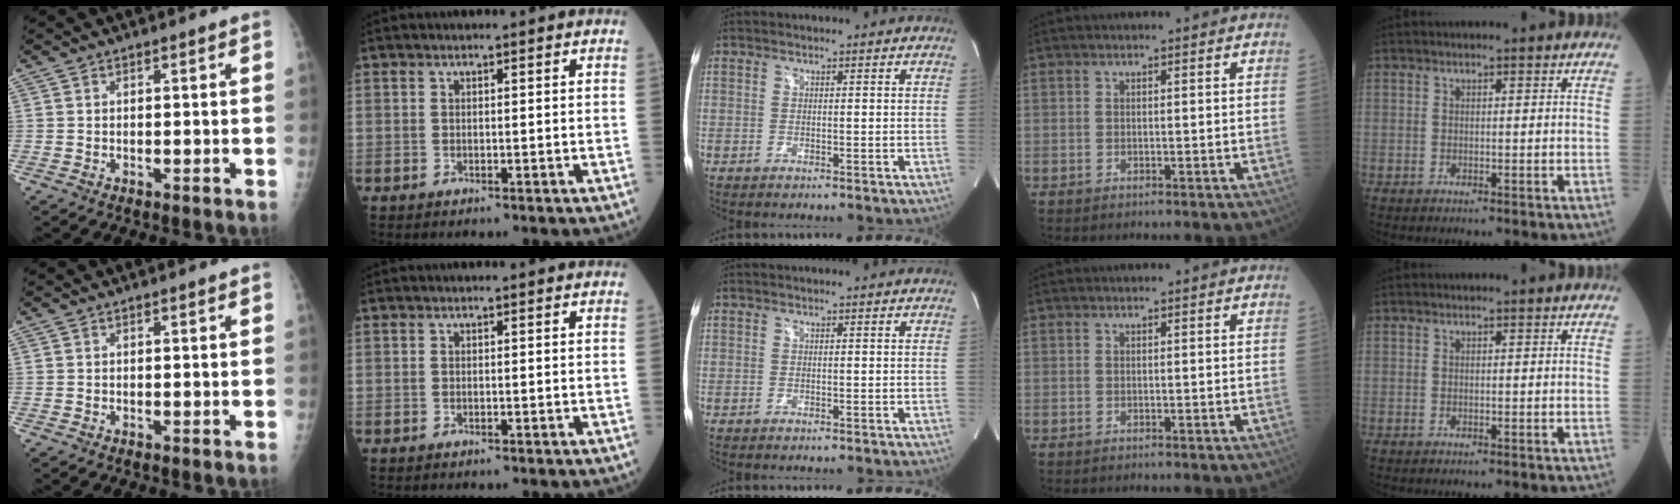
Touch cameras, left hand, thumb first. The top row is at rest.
{}